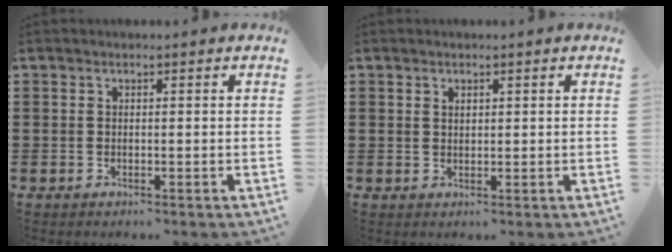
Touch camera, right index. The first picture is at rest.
{"total": 1.1, "force": [0.8, 0.7, 0.4], "torque": [-0.008, 0.003, 0.015]}